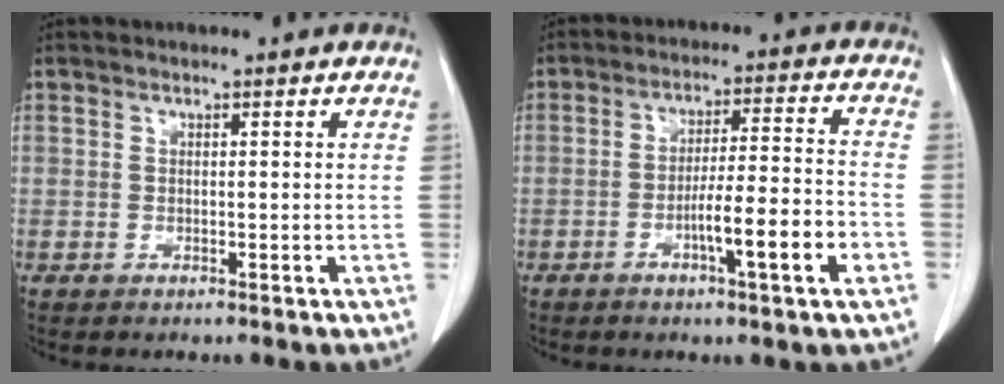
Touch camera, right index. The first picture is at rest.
{"total": 9.6, "force": [-3.8, 0.2, 8.9], "torque": [-0.139, 0.004, -0.061]}